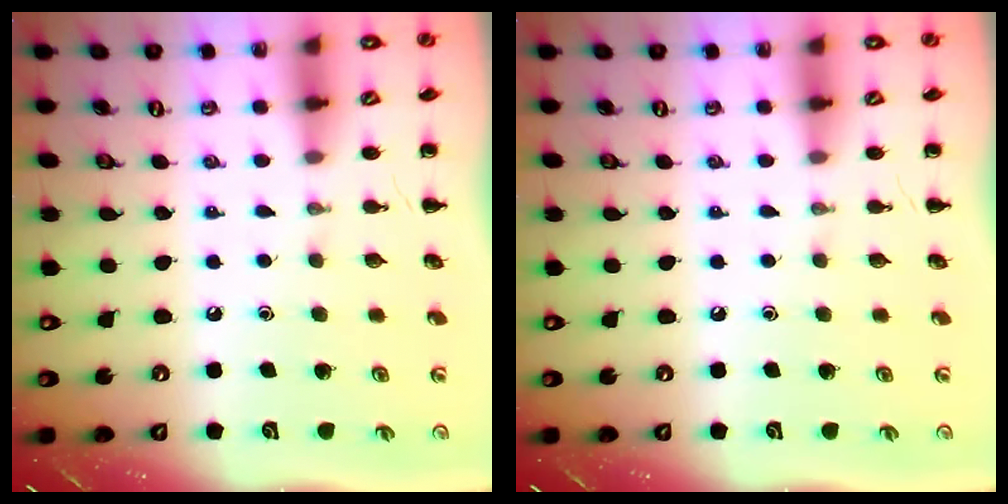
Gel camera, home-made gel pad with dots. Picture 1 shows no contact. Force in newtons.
{"total": 0.0}